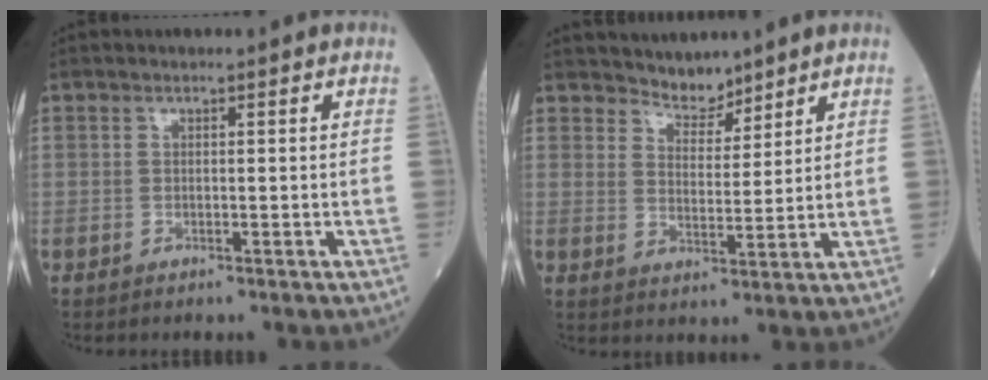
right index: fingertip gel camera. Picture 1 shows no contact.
{"total": 4.3, "force": [4.1, 1.3, 0.4], "torque": [-0.006, 0.004, 0.075]}